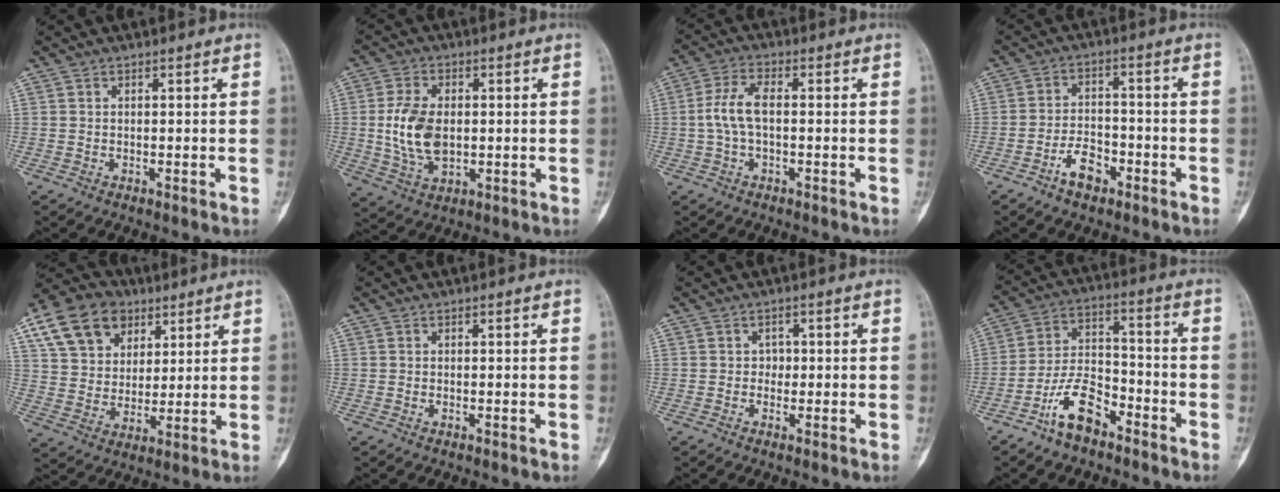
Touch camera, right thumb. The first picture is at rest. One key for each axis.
{"total": 10.4, "fx": 0.1, "fy": 6.3, "fz": 8.3, "tx": -0.159, "ty": -0.004, "tz": 0.008}
{"total": 6.3, "fx": -0.2, "fy": 2.8, "fz": 5.6, "tx": -0.127, "ty": 0.019, "tz": -0.009}
{"total": 6.3, "fx": -3.7, "fy": 3.5, "fz": 3.6, "tx": -0.050, "ty": 0.032, "tz": -0.064}
{"total": 16.4, "fx": 7.9, "fy": 12.1, "fz": 7.7, "tx": -0.115, "ty": -0.004, "tz": 0.141}
{"total": 0.0}
{"total": 1.4, "fx": -0.2, "fy": 1.3, "fz": 0.6, "tx": 0.006, "ty": 0.007, "tz": -0.008}
{"total": 10.4, "fx": -6.7, "fy": 5.0, "fz": 6.1, "tx": -0.110, "ty": 0.059, "tz": -0.130}